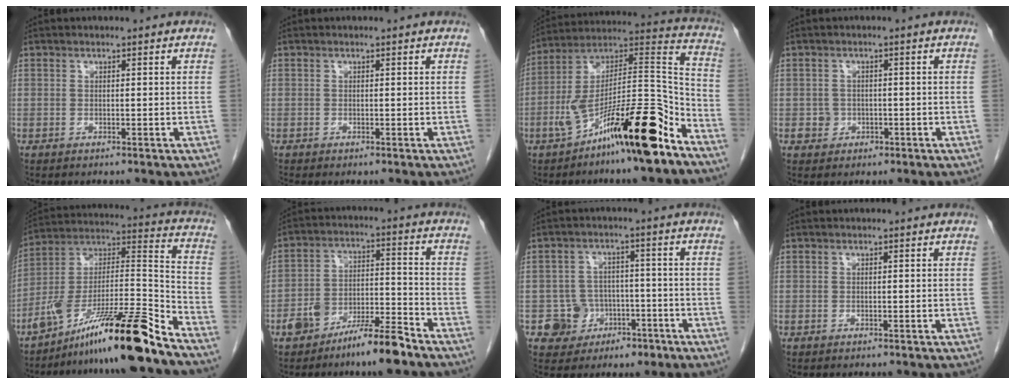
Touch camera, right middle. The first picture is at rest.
{"total": 0.0}
{"total": 21.5, "force": [-12.4, 2.8, 17.3], "torque": [-0.287, 0.012, -0.205]}
{"total": 2.0, "force": [-0.6, 1.9, 0.3], "torque": [0.001, 0.009, -0.006]}
{"total": 19.2, "force": [-14.3, -0.3, 12.8], "torque": [-0.227, 0.000, -0.249]}
{"total": 8.9, "force": [-6.7, 1.4, 5.7], "torque": [-0.103, 0.011, -0.119]}
{"total": 6.1, "force": [-2.6, 5.5, 0.6], "torque": [0.004, 0.019, -0.033]}
{"total": 0.0}